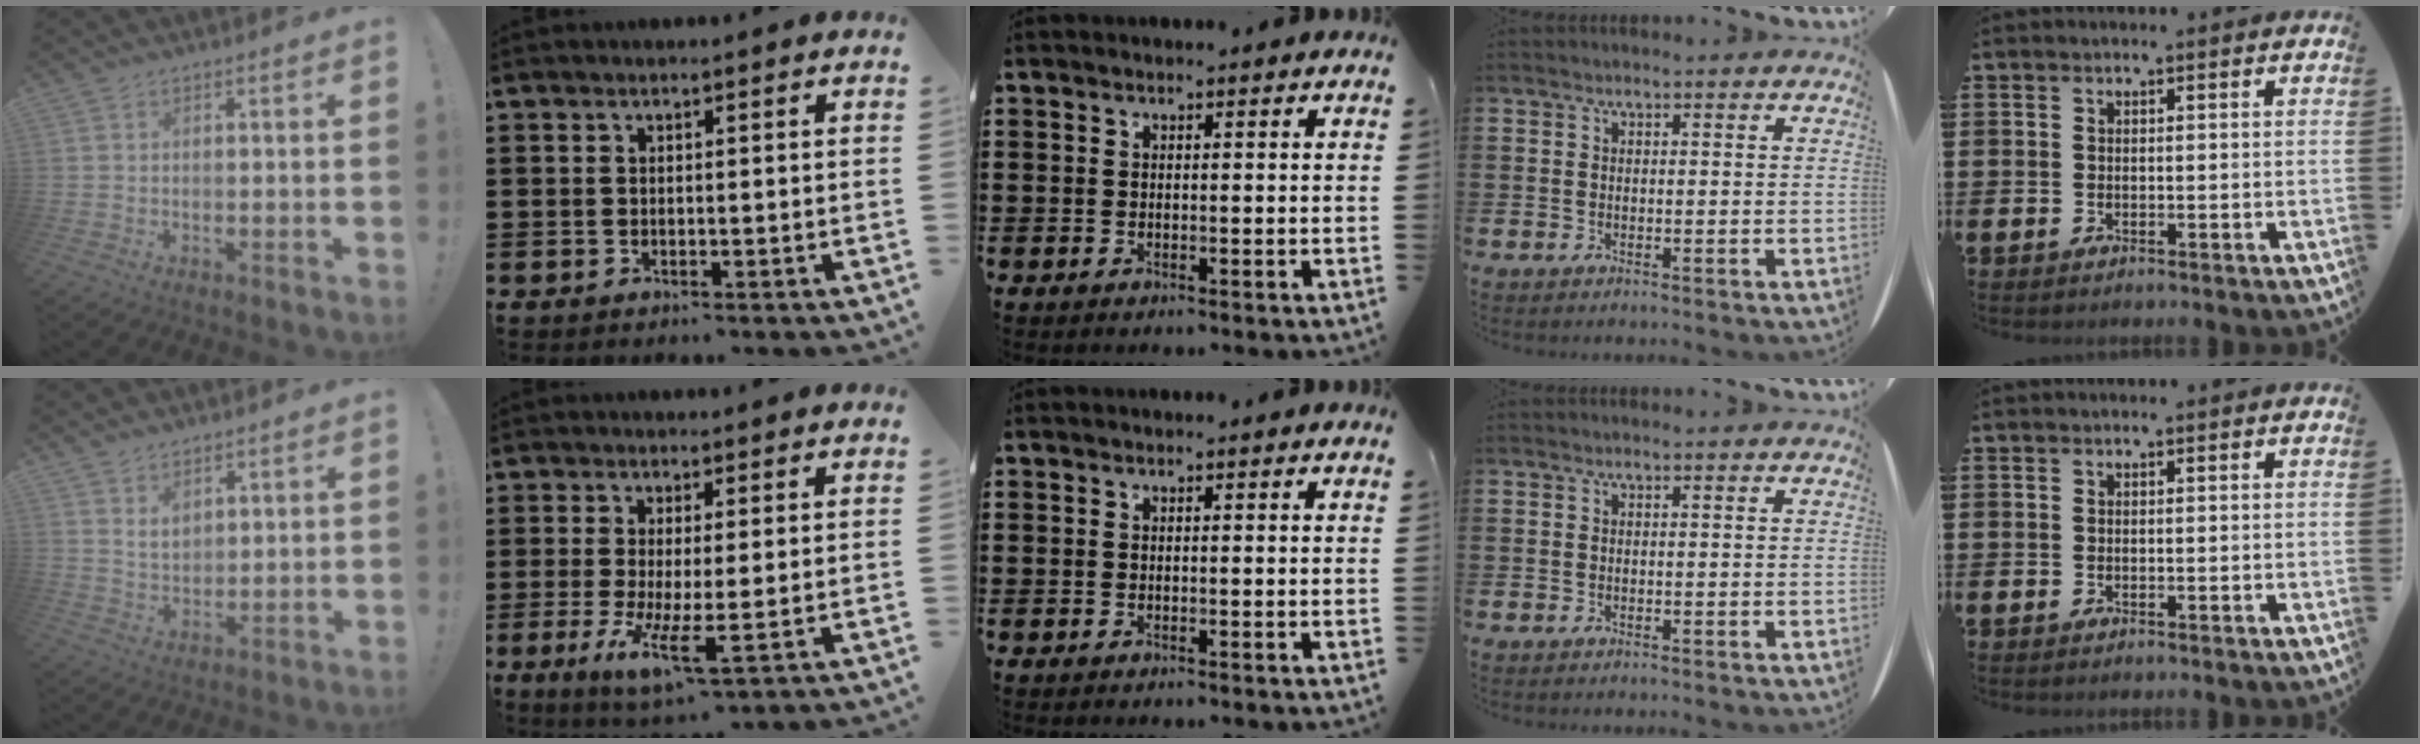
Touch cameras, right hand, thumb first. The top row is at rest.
{"thumb": {"total": 4.7, "force": [3.3, 2.9, 1.8], "torque": [-0.028, -0.021, 0.059]}, "index": {"total": 6.3, "force": [-1.4, 1.4, 6.0], "torque": [-0.119, -0.016, -0.022]}}